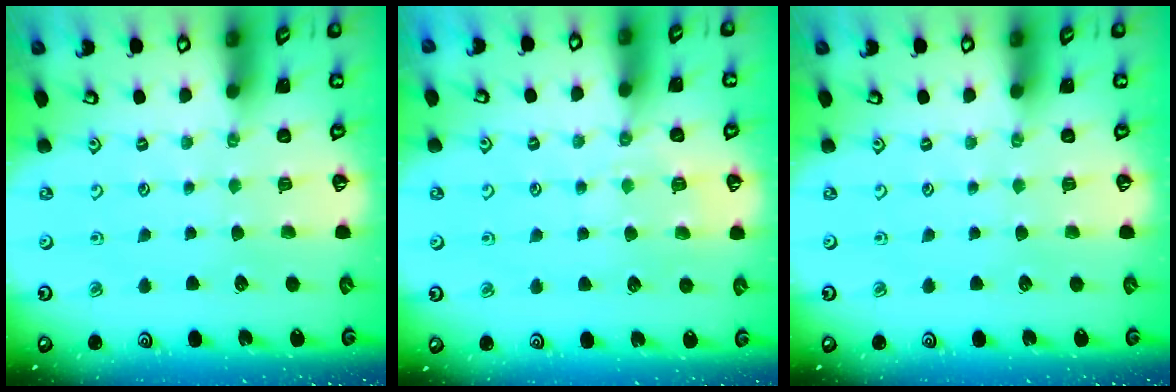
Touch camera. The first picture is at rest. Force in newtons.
{"total": 4.2, "press": 4.2, "slide": 0.6}
{"total": 0.0}